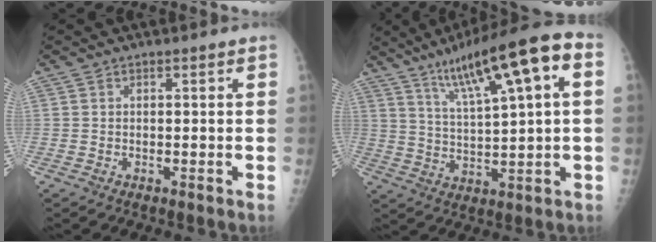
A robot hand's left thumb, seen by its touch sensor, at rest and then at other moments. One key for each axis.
{"total": 16.7, "fx": 6.9, "fy": 3.1, "fz": 14.9, "tx": -0.231, "ty": 0.006, "tz": 0.116}